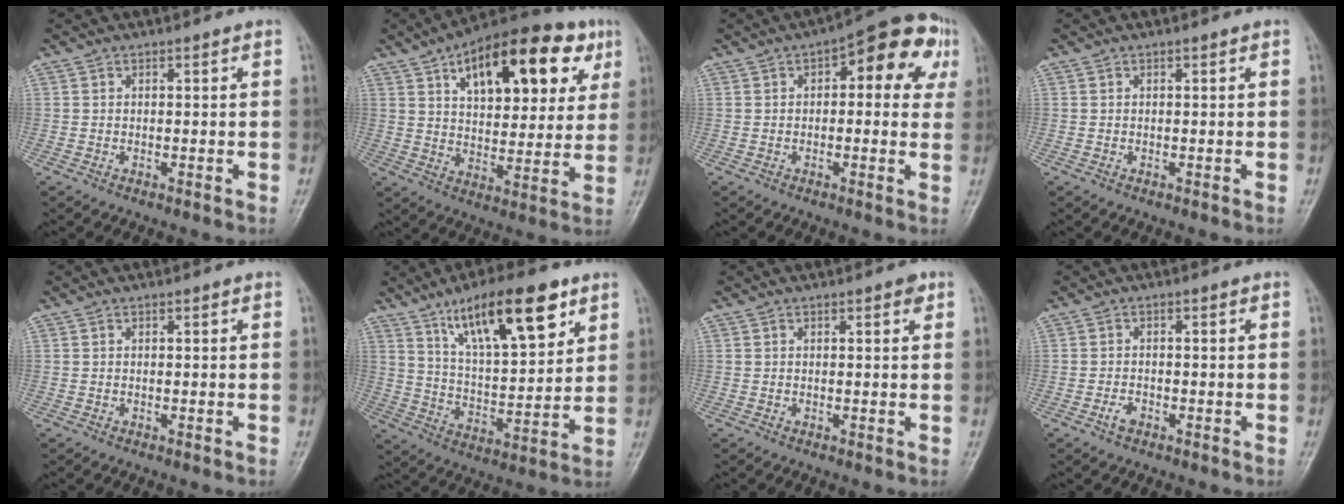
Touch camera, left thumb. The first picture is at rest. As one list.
[{"total": 23.4, "force": [10.1, 11.5, 17.7], "torque": [-0.218, -0.003, 0.151]}, {"total": 13.2, "force": [4.4, 6.3, 10.8], "torque": [-0.083, 0.022, 0.043]}, {"total": 0.0}, {"total": 0.0}, {"total": 18.0, "force": [10.2, 6.1, 13.5], "torque": [-0.191, -0.042, 0.175]}, {"total": 1.2, "force": [0.7, 0.4, 0.9], "torque": [-0.009, 0.000, 0.005]}, {"total": 1.9, "force": [-1.1, 1.1, 1.1], "torque": [-0.022, 0.006, -0.022]}]